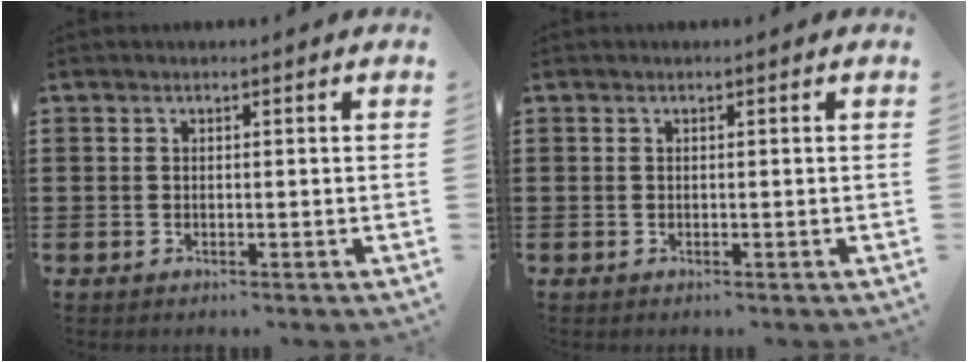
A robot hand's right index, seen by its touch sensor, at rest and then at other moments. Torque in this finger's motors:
{"motor_torque": [0.00, 0.00, 0.00, 0.00]}